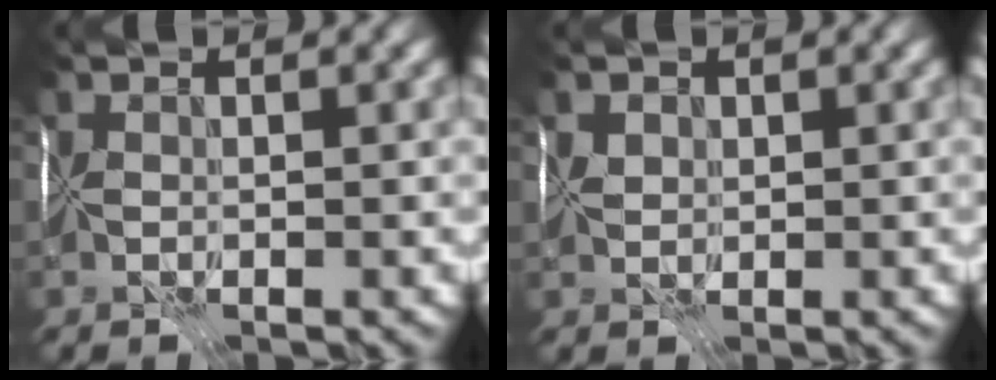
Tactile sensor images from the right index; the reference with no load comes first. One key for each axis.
{"total": 1.0, "fx": 0.9, "fy": 0.4, "fz": 0.1, "tx": 0.004, "ty": 0.010, "tz": 0.015}